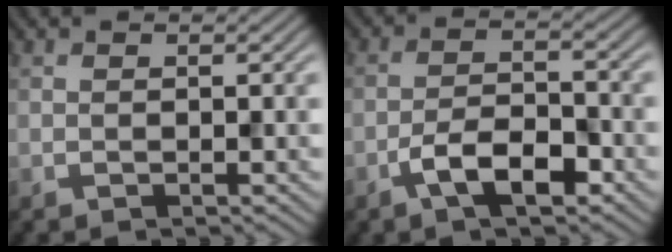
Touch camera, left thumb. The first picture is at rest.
{"total": 5.5, "force": [-3.1, 2.2, 4.0], "torque": [-0.072, 0.005, -0.062]}